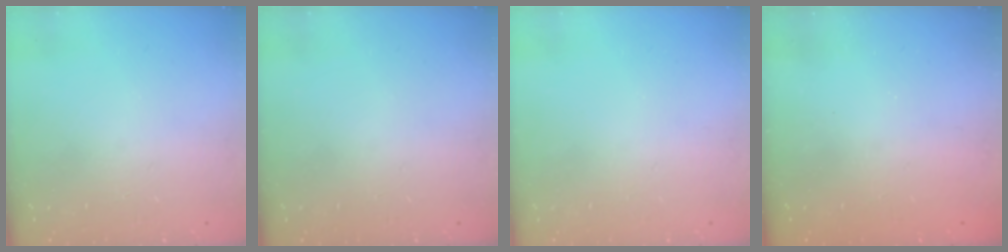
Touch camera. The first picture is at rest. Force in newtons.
{"total": 0.0}
{"total": 0.0}
{"total": 2.5, "press": 2.4, "slide": 0.7}